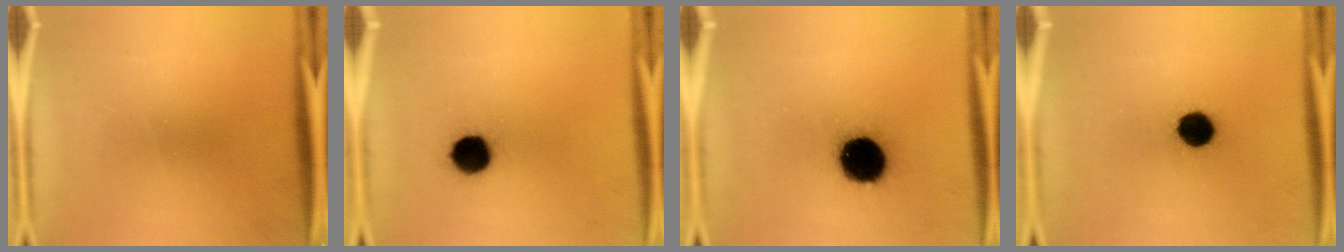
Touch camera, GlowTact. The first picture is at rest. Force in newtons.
{"total": 9.0}
{"total": 16.2}
{"total": 7.9}